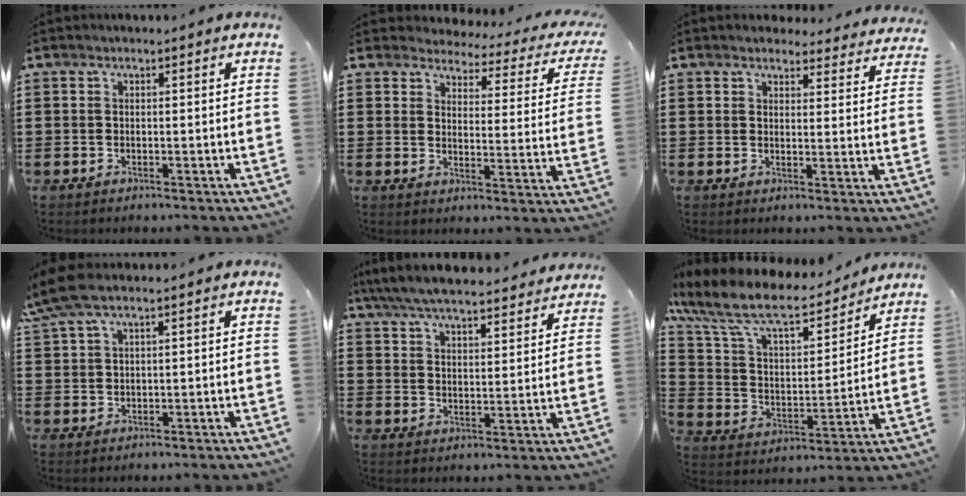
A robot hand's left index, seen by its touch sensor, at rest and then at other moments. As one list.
[{"total": 2.8, "force": [2.6, 0.5, 0.6], "torque": [-0.026, -0.026, 0.037]}, {"total": 3.6, "force": [3.5, 0.7, 0.4], "torque": [-0.013, -0.017, 0.062]}, {"total": 4.9, "force": [3.4, 0.7, 3.5], "torque": [-0.085, 0.000, 0.060]}, {"total": 6.7, "force": [6.4, 0.3, 2.0], "torque": [-0.066, -0.035, 0.112]}, {"total": 10.9, "force": [8.7, 3.3, 5.7], "torque": [-0.148, -0.048, 0.150]}]